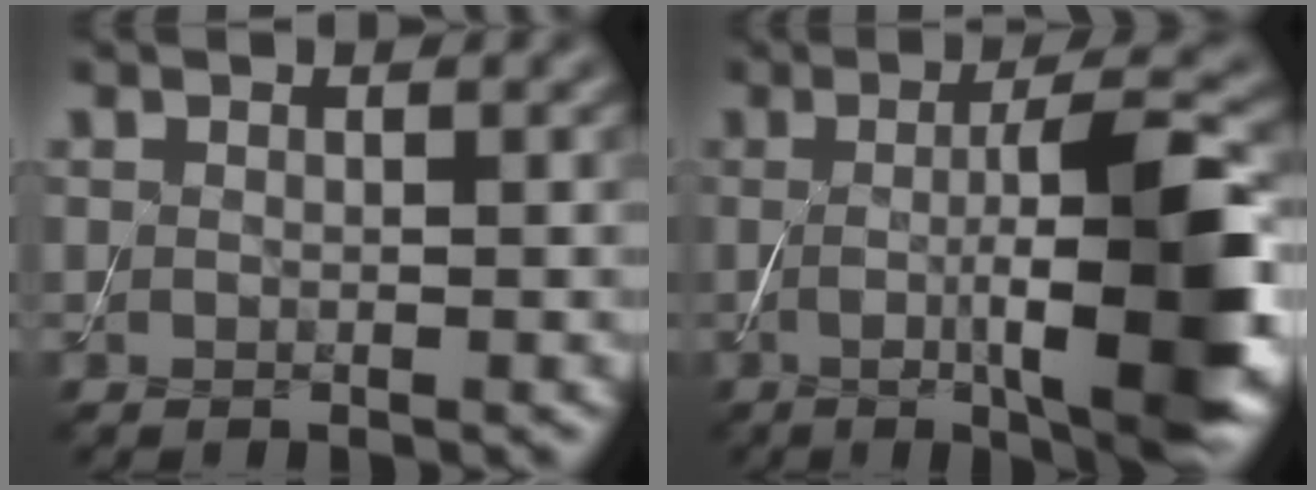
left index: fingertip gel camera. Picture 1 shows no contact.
{"total": 11.1, "force": [-0.8, 2.5, 10.8], "torque": [-0.141, -0.007, -0.010]}